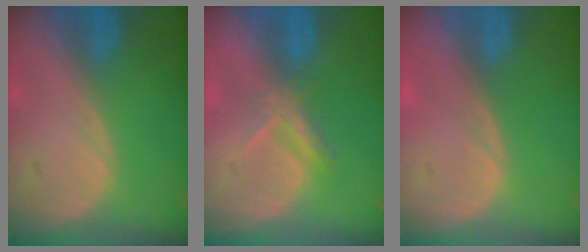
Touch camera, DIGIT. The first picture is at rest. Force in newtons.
{"total": 3.1, "press": 2.9, "slide": 0.9}
{"total": 0.7, "press": 0.0, "slide": 0.7}